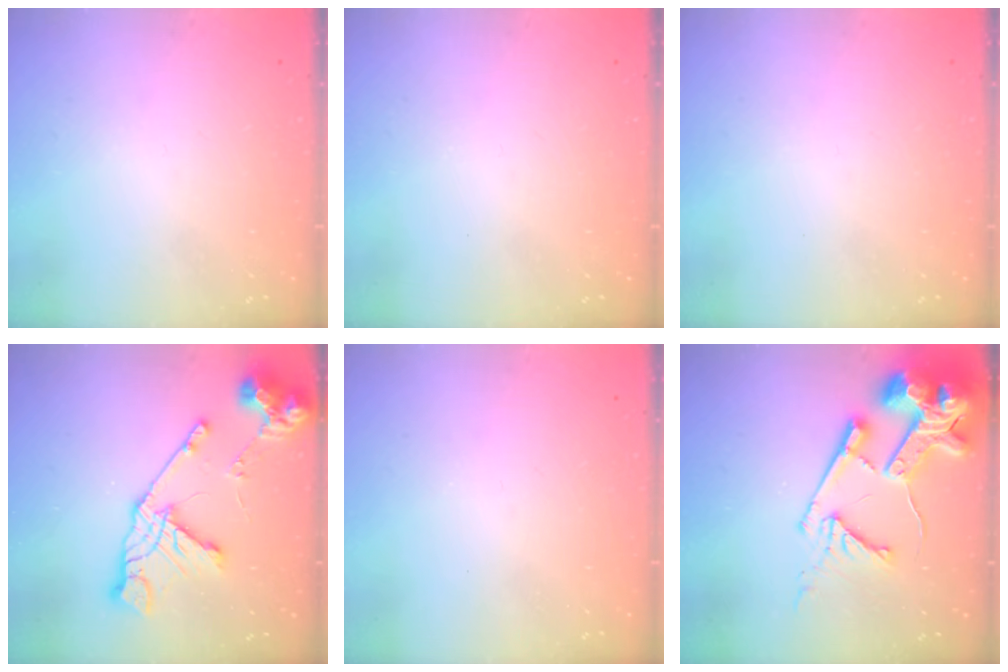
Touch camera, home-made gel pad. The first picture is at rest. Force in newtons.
{"total": 0.0}
{"total": 0.0}
{"total": 17.6, "press": 17.5, "slide": 1.8}
{"total": 0.0}
{"total": 24.4, "press": 24.2, "slide": 2.8}